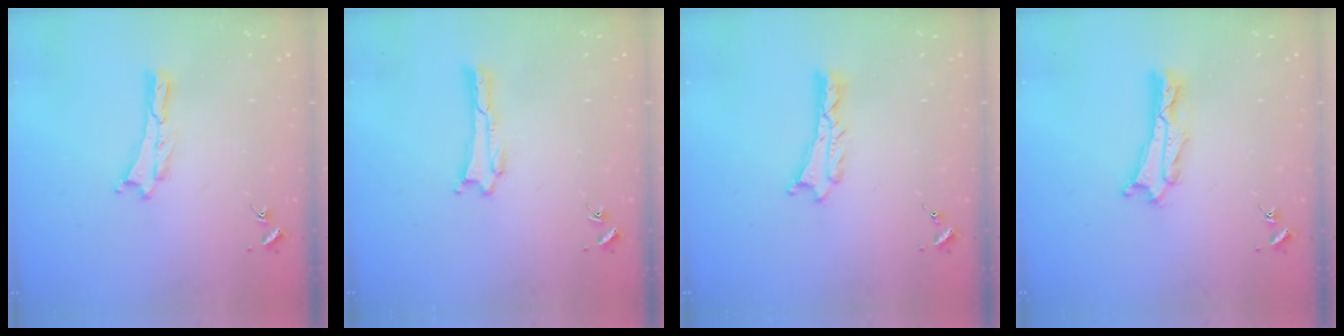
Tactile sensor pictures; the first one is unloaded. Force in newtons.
{"total": 0.0}
{"total": 0.7, "press": 0.6, "slide": 0.2}
{"total": 2.4, "press": 2.4, "slide": 0.3}